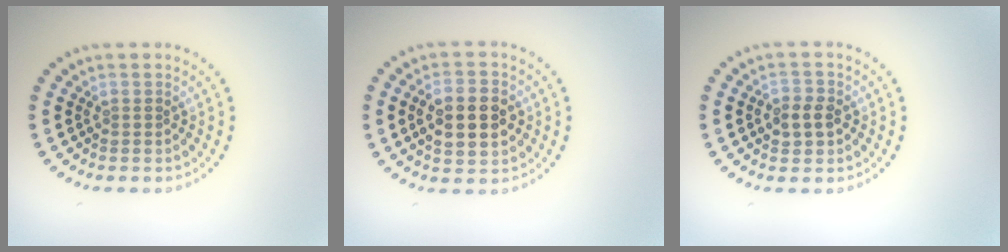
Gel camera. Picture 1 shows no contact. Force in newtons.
{"total": 5.1, "press": 5.1, "slide": 0.3}
{"total": 2.4, "press": 2.4, "slide": 0.4}